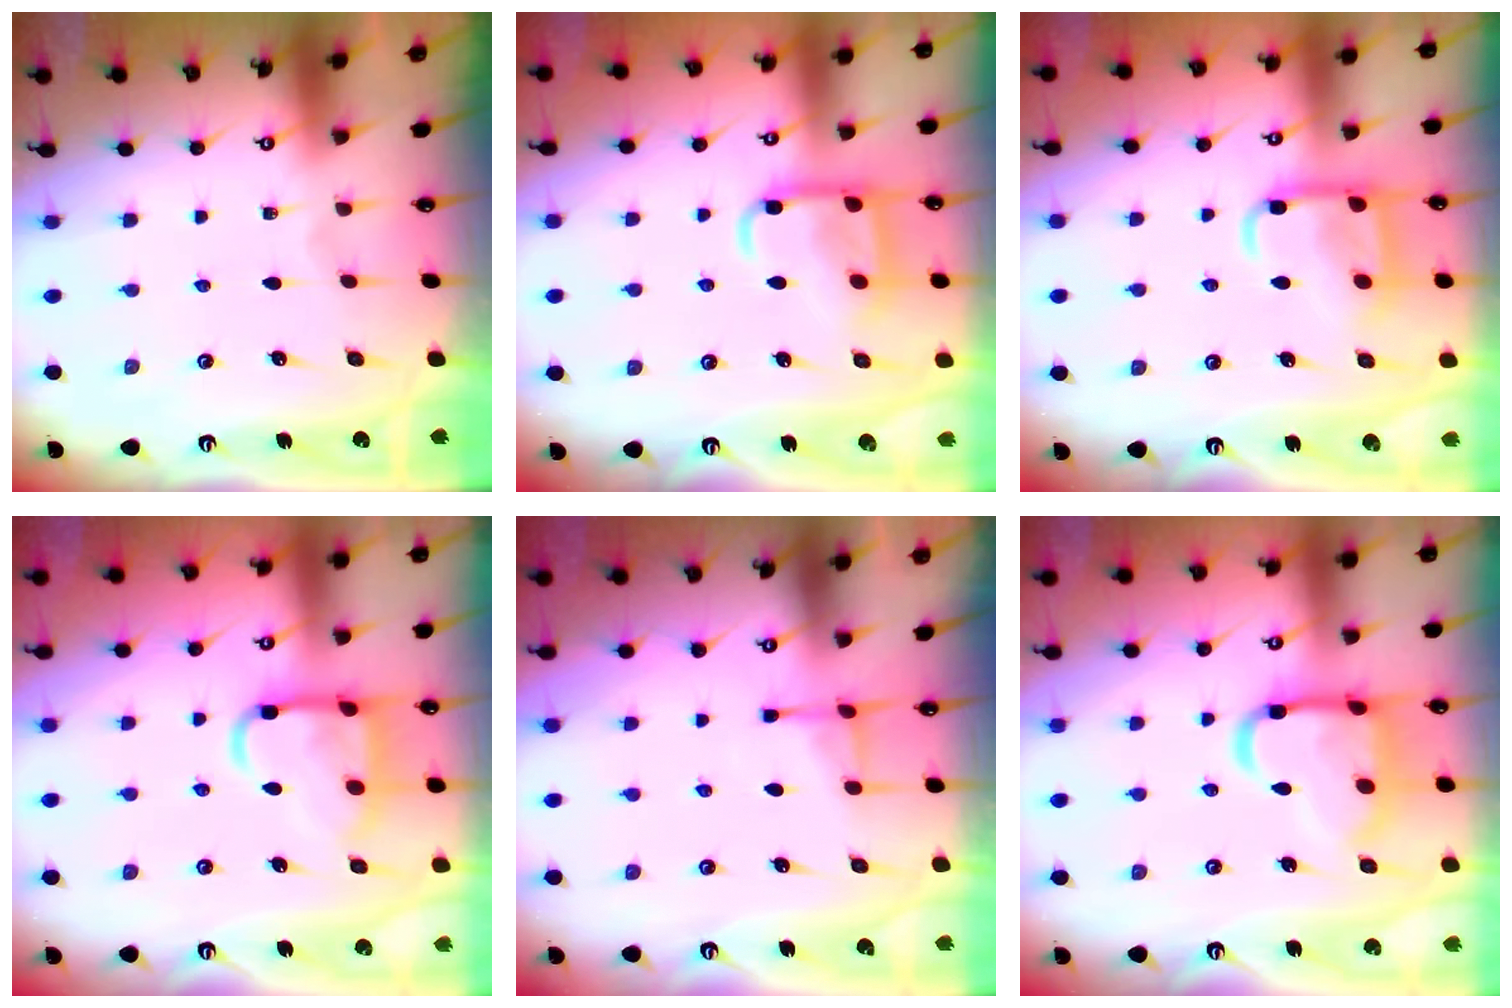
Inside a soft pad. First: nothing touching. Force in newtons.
{"total": 12.3, "press": 12.2, "slide": 1.3}
{"total": 12.3, "press": 12.2, "slide": 1.3}
{"total": 12.8, "press": 12.7, "slide": 1.4}
{"total": 4.2, "press": 4.1, "slide": 0.6}
{"total": 17.4, "press": 17.3, "slide": 1.6}